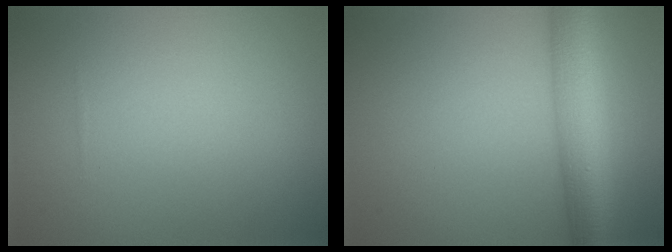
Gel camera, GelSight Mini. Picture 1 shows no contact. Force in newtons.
{"total": 7.9, "press": 7.9, "slide": 0.2}